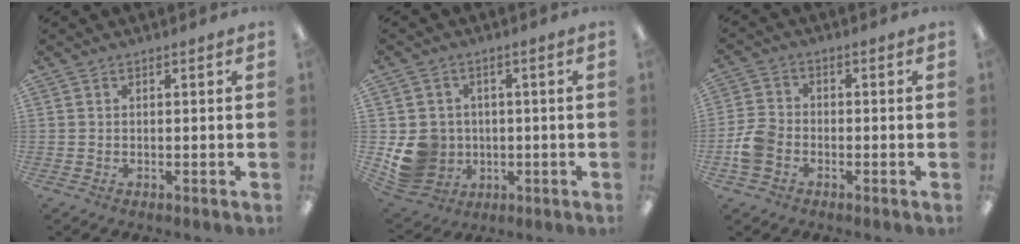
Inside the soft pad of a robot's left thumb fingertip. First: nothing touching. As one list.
[{"total": 9.4, "force": [-0.8, 9.0, 2.7], "torque": [-0.083, 0.007, -0.003]}, {"total": 6.1, "force": [-2.2, 4.6, 3.3], "torque": [-0.062, 0.016, -0.039]}]